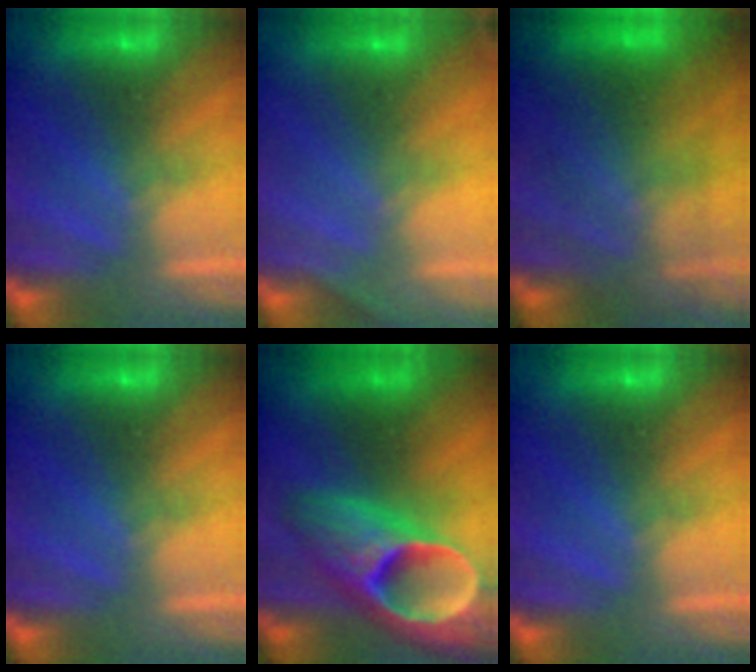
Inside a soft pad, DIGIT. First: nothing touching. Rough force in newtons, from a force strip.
{"total": 3.7}
{"total": 5.5}
{"total": 0.0}
{"total": 8.0}
{"total": 0.0}